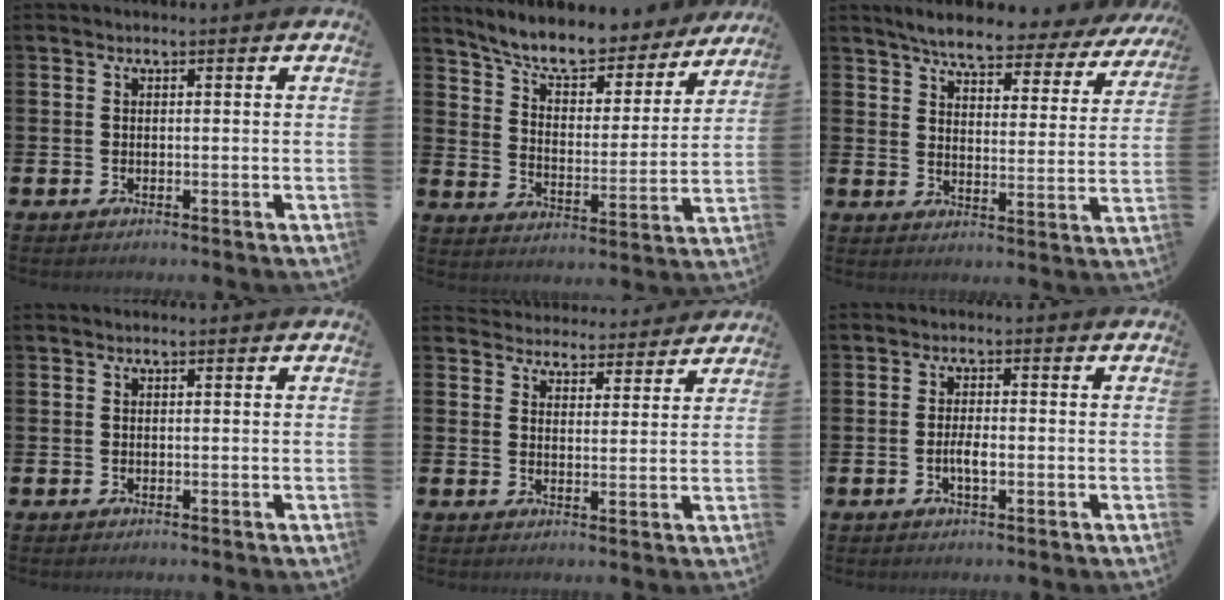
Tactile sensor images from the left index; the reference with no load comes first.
{"total": 8.5, "force": [7.8, 2.0, 2.7], "torque": [-0.075, -0.058, 0.133]}
{"total": 6.0, "force": [5.5, 0.7, 2.1], "torque": [-0.059, -0.035, 0.091]}
{"total": 0.0}
{"total": 4.1, "force": [4.0, 0.8, -0.4], "torque": [-0.007, -0.029, 0.072]}
{"total": 2.4, "force": [-0.6, 0.8, 2.1], "torque": [-0.040, 0.003, -0.013]}